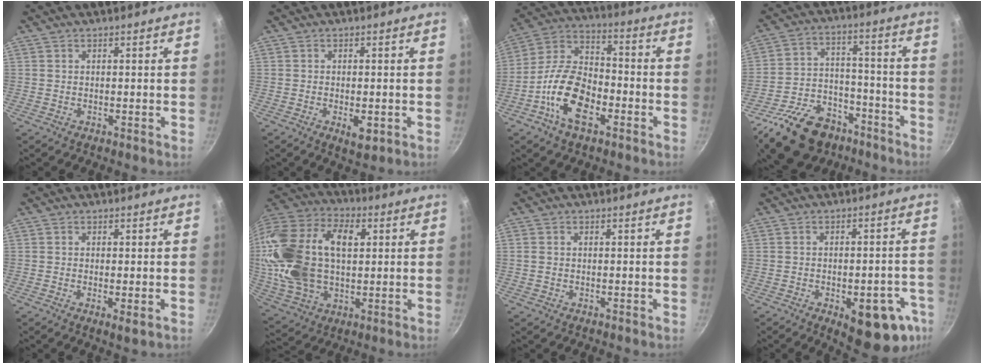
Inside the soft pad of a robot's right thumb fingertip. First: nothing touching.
{"total": 3.9, "force": [-1.2, 1.7, 3.2], "torque": [-0.045, -0.003, -0.014]}
{"total": 15.6, "force": [-6.0, 8.5, 11.5], "torque": [-0.199, 0.046, -0.128]}
{"total": 19.9, "force": [-13.1, 11.9, 9.2], "torque": [-0.133, 0.084, -0.205]}
{"total": 2.1, "force": [-0.3, 0.4, 2.0], "torque": [-0.038, -0.010, -0.006]}
{"total": 25.9, "force": [4.0, 16.5, 19.5], "torque": [-0.377, 0.019, 0.069]}
{"total": 0.9, "force": [0.0, 0.8, 0.5], "torque": [-0.010, 0.003, -0.001]}
{"total": 15.0, "force": [-6.2, 6.9, 11.8], "torque": [-0.092, 0.015, -0.074]}